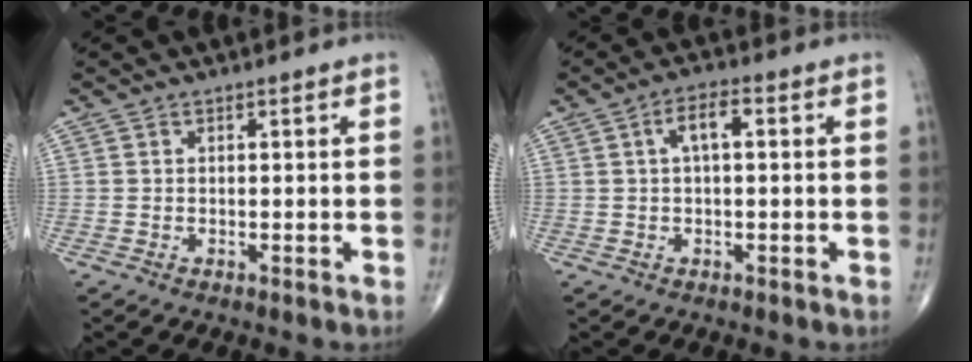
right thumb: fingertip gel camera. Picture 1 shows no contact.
{"total": 4.3, "force": [0.8, 1.7, 3.8], "torque": [-0.066, 0.015, 0.009]}